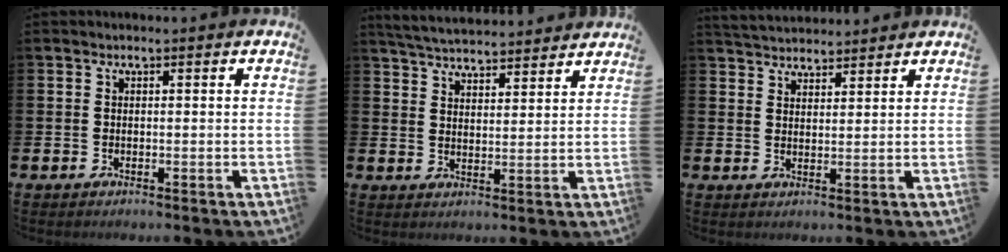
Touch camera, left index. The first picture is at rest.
{"total": 5.0, "force": [5.0, 0.5, 0.4], "torque": [-0.021, -0.032, 0.088]}
{"total": 3.7, "force": [3.6, 0.7, 0.0], "torque": [-0.007, -0.017, 0.067]}